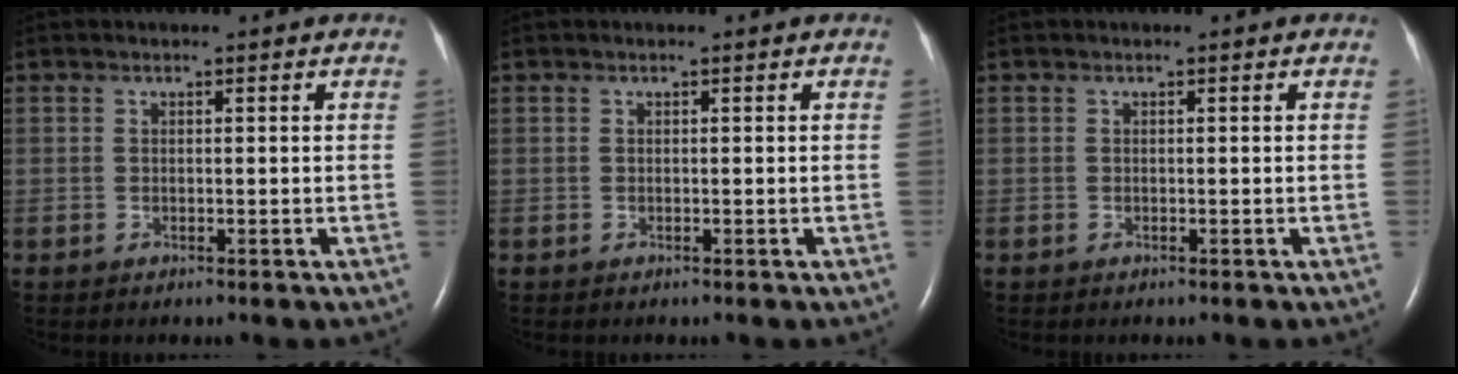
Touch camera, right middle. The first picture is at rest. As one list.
[{"total": 0.0}, {"total": 0.0}]